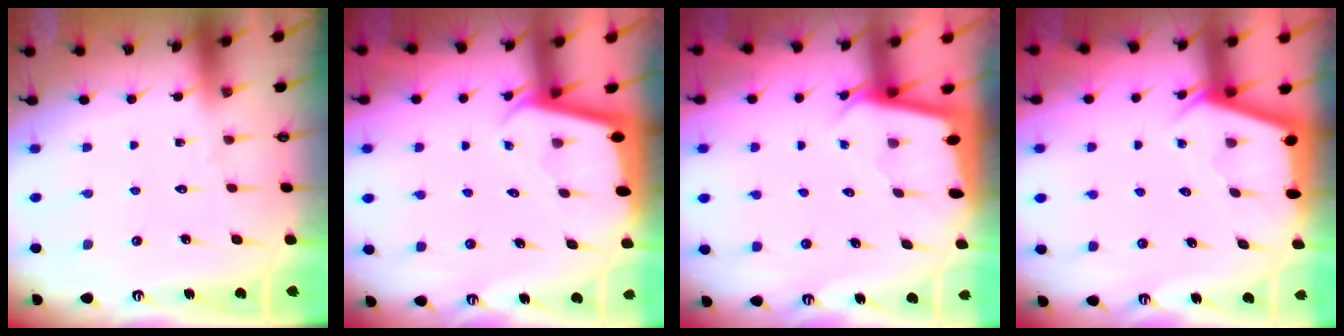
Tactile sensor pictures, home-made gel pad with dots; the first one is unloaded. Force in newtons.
{"total": 1.9, "press": 1.9, "slide": 0.1}
{"total": 2.1, "press": 2.1, "slide": 0.1}
{"total": 2.8, "press": 2.8, "slide": 0.4}